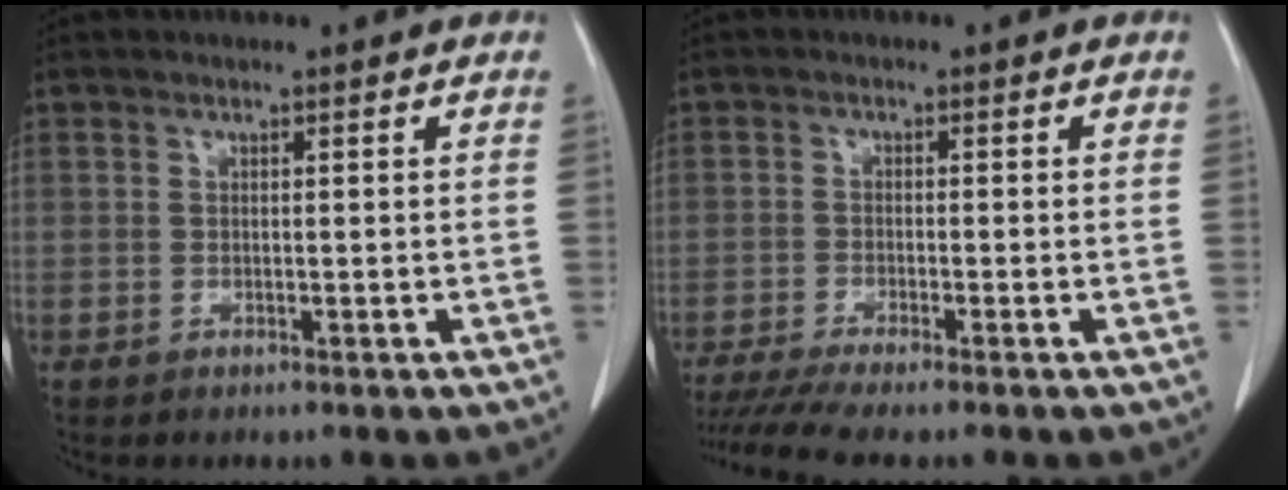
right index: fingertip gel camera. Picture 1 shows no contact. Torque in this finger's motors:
{"motor_torque": [0.75, -0.73, 0.27, 0.08]}